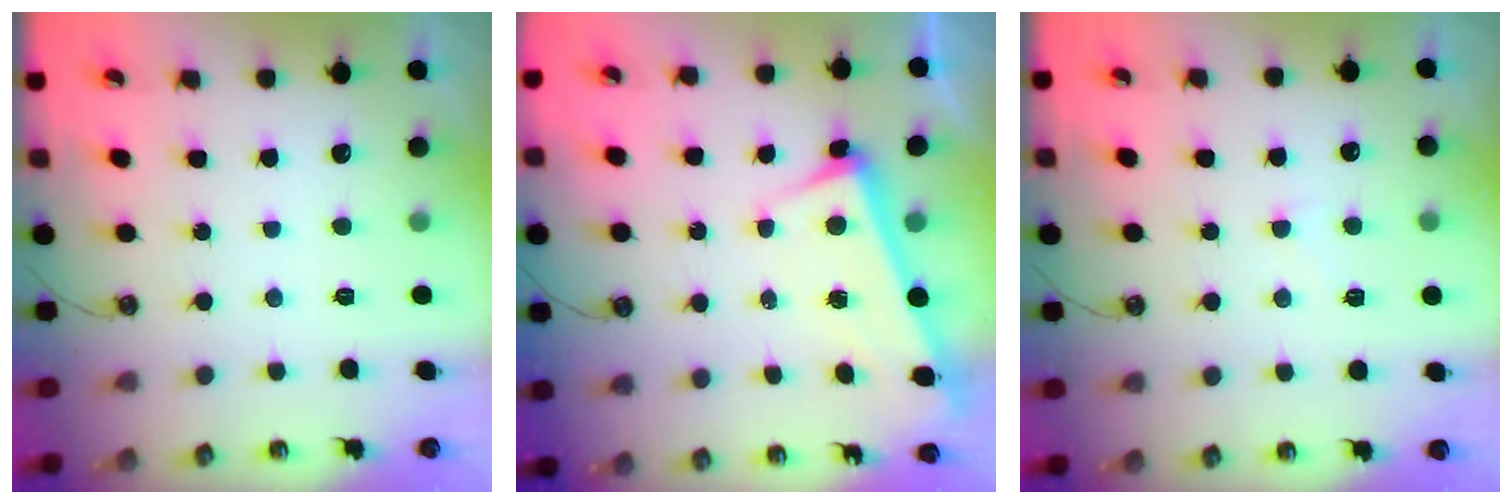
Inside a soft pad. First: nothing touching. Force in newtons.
{"total": 3.3, "press": 3.1, "slide": 1.1}
{"total": 4.4, "press": 4.3, "slide": 0.8}